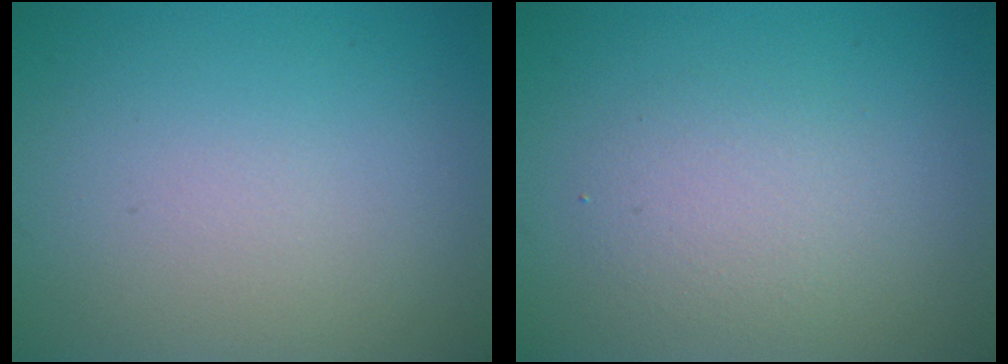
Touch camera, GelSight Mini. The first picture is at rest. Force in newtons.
{"total": 2.4, "press": 2.4, "slide": 0.1}